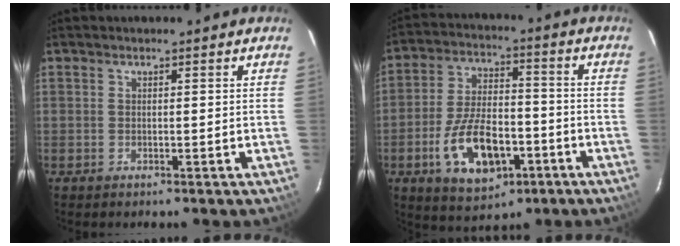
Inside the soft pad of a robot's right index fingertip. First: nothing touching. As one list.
[{"total": 14.2, "force": [-5.7, 7.2, 10.8], "torque": [-0.221, 0.005, -0.087]}]